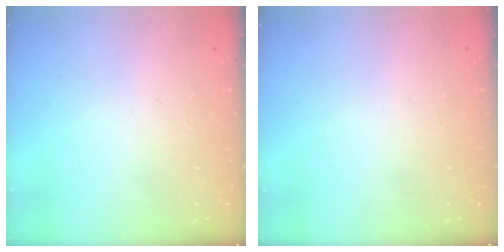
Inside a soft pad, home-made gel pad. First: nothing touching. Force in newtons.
{"total": 0.0}